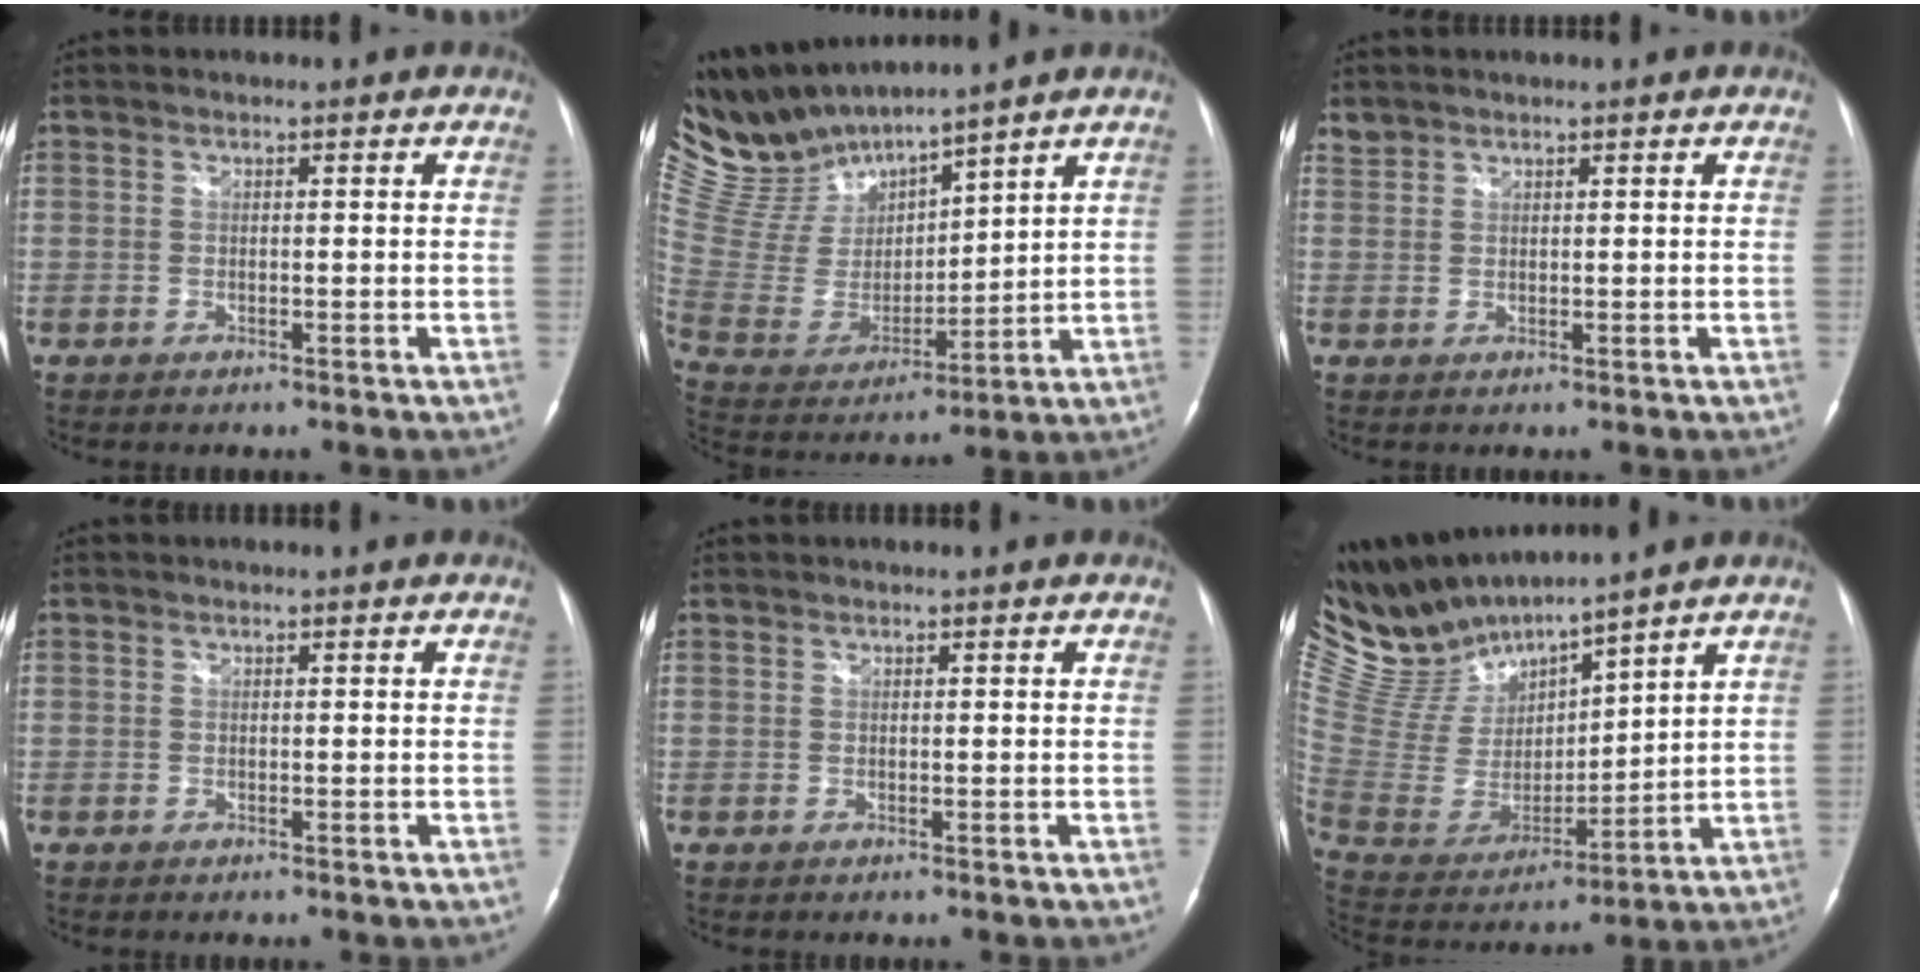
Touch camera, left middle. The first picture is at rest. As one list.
[{"total": 13.2, "force": [12.6, 1.5, 3.4], "torque": [-0.097, 0.007, 0.271]}, {"total": 1.3, "force": [1.2, 0.3, -0.2], "torque": [-0.002, 0.008, 0.029]}, {"total": 0.0}, {"total": 0.0}, {"total": 14.1, "force": [13.4, 1.2, 3.9], "torque": [-0.107, 0.004, 0.288]}]